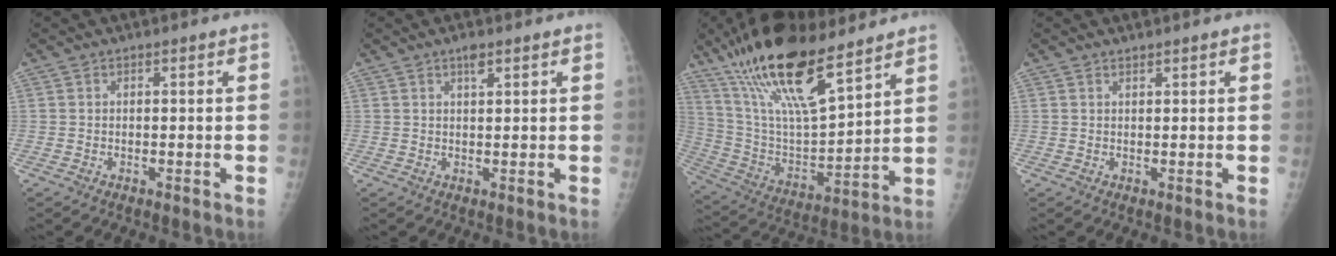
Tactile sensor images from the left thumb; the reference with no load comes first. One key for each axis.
{"total": 1.9, "fx": 1.2, "fy": 0.6, "fz": 1.3, "tx": -0.019, "ty": -0.003, "tz": 0.021}
{"total": 22.5, "fx": 15.4, "fy": 6.3, "fz": 15.2, "tx": -0.265, "ty": -0.055, "tz": 0.285}
{"total": 0.6, "fx": 0.6, "fy": 0.1, "fz": 0.1, "tx": -0.001, "ty": -0.005, "tz": 0.011}